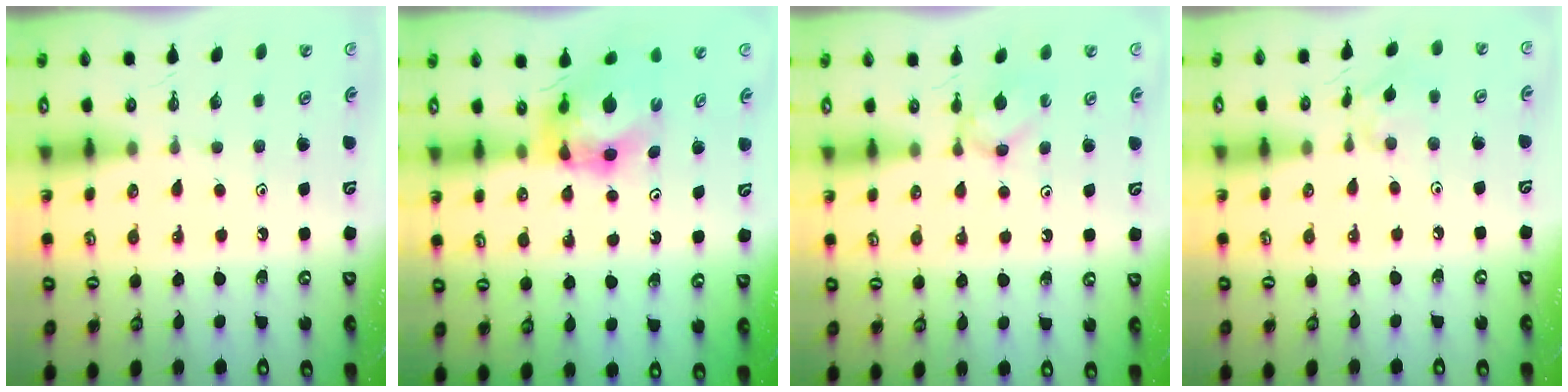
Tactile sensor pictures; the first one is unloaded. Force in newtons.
{"total": 6.4, "press": 6.4, "slide": 0.6}
{"total": 3.0, "press": 2.9, "slide": 0.5}
{"total": 7.0, "press": 6.9, "slide": 0.4}